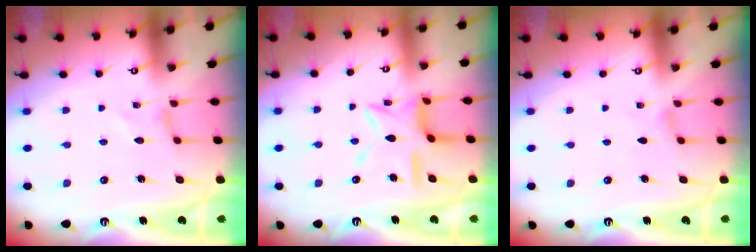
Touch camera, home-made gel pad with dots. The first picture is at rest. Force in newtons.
{"total": 11.7, "press": 11.7, "slide": 1.0}
{"total": 0.0}